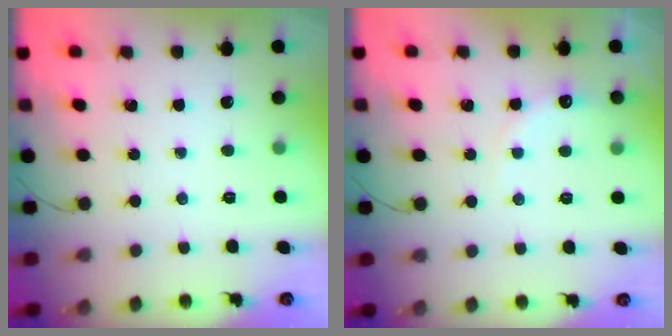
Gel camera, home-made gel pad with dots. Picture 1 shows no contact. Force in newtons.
{"total": 7.9, "press": 7.8, "slide": 1.4}